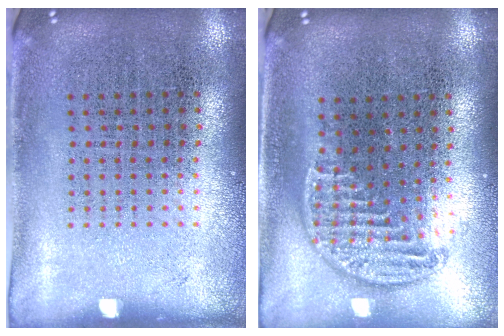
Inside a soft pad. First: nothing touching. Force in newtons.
{"total": 1.2, "press": 1.1, "slide": 0.5}